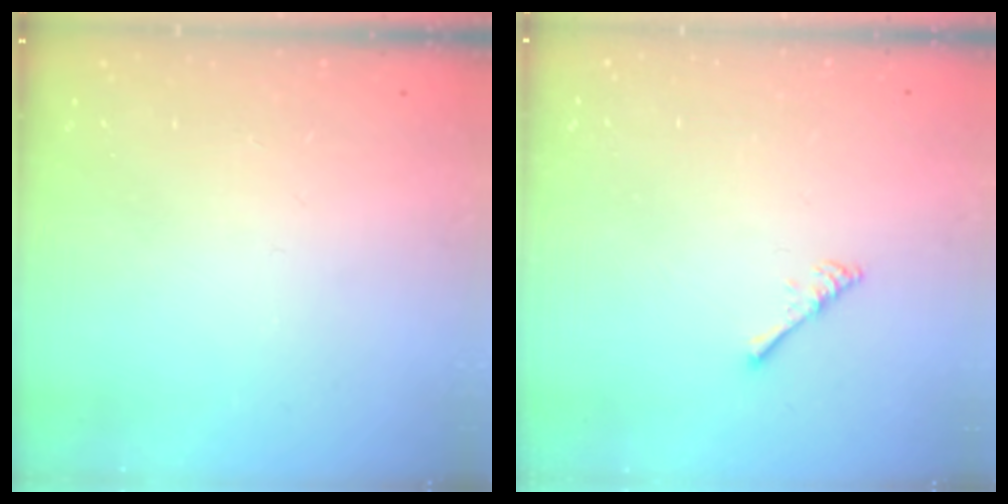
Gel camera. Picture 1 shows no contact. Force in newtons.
{"total": 2.4, "press": 2.4, "slide": 0.4}